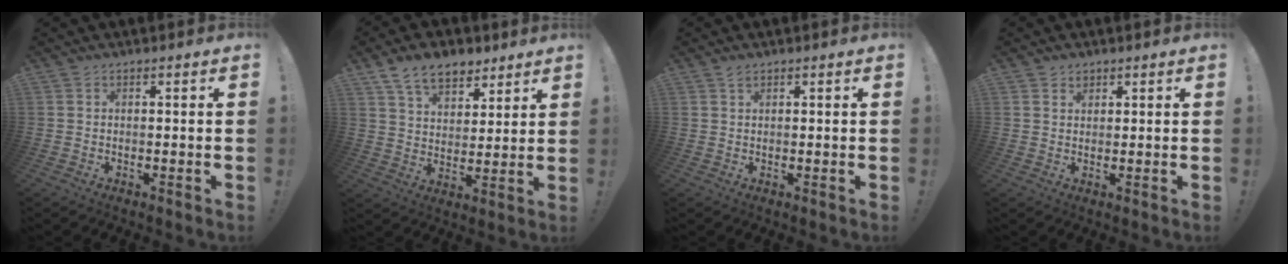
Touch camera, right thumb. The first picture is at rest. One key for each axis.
{"total": 11.5, "fx": 7.7, "fy": 6.8, "fz": 5.1, "tx": -0.079, "ty": -0.039, "tz": 0.147}
{"total": 1.3, "fx": 1.1, "fy": 0.4, "fz": 0.5, "tx": -0.003, "ty": -0.003, "tz": 0.019}
{"total": 1.7, "fx": 1.2, "fy": 1.2, "fz": 0.2, "tx": 0.006, "ty": -0.006, "tz": 0.020}